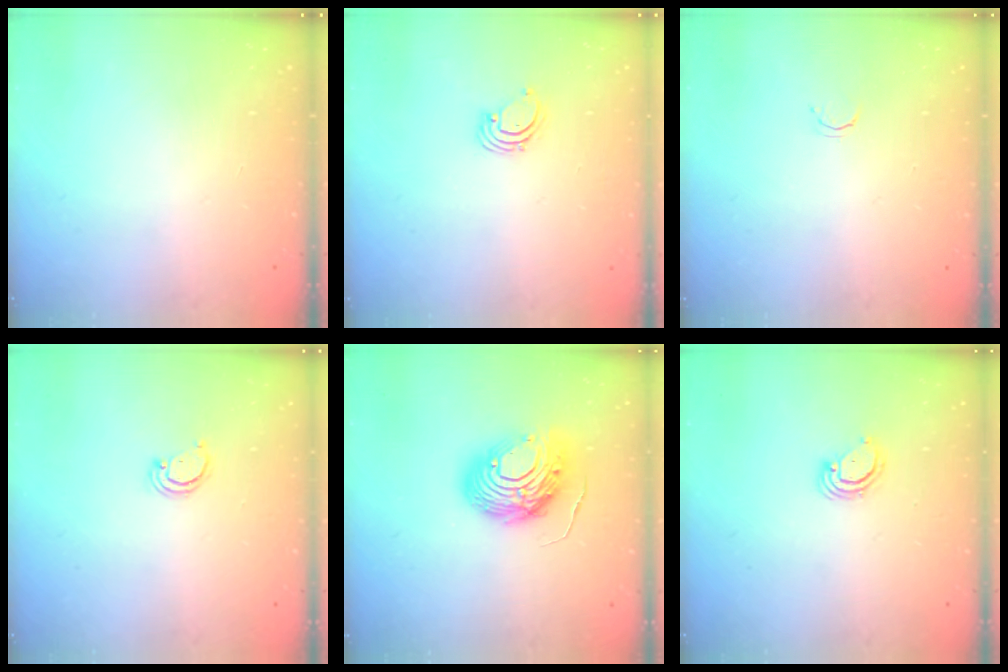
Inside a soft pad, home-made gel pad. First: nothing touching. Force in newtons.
{"total": 1.6, "press": 1.6, "slide": 0.1}
{"total": 2.1, "press": 2.1, "slide": 0.4}
{"total": 2.4, "press": 2.4, "slide": 0.2}
{"total": 12.5, "press": 12.4, "slide": 0.9}
{"total": 2.9, "press": 2.9, "slide": 0.2}